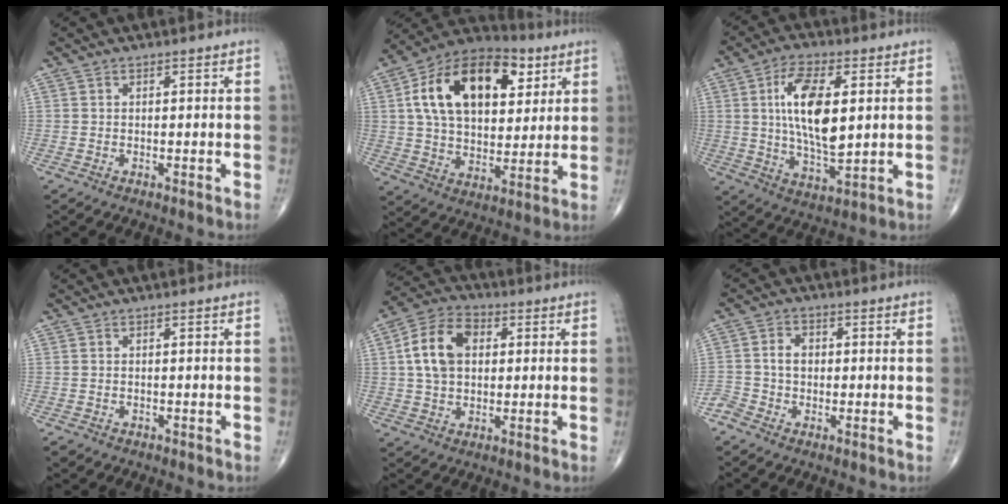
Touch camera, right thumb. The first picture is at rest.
{"total": 22.8, "force": [7.5, 13.7, 16.7], "torque": [-0.252, -0.004, 0.118]}
{"total": 14.1, "force": [2.6, 6.0, 12.5], "torque": [-0.219, -0.016, 0.050]}
{"total": 1.1, "force": [-0.7, 0.8, 0.3], "torque": [-0.009, 0.000, -0.010]}
{"total": 11.4, "force": [2.0, 7.7, 8.2], "torque": [-0.143, 0.017, 0.029]}
{"total": 4.4, "force": [-1.2, 3.6, 2.2], "torque": [-0.033, 0.019, -0.029]}